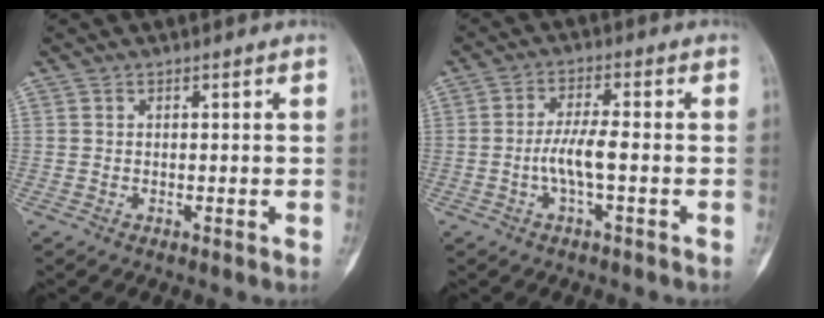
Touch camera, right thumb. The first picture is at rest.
{"total": 5.3, "force": [-1.3, 1.0, 5.0], "torque": [-0.111, 0.012, -0.029]}